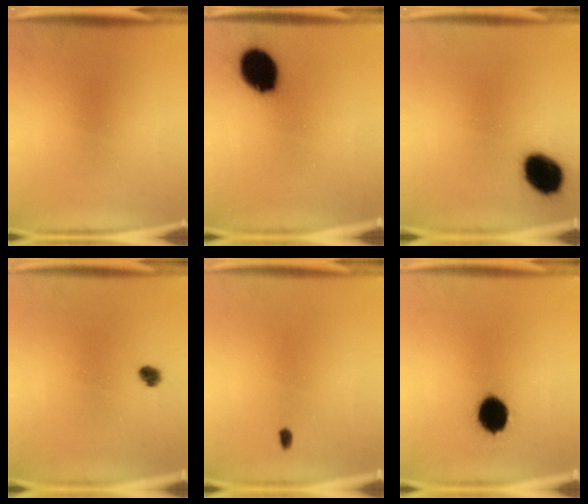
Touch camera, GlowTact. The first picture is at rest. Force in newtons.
{"total": 13.6}
{"total": 11.9}
{"total": 2.2}
{"total": 1.1}
{"total": 10.9}